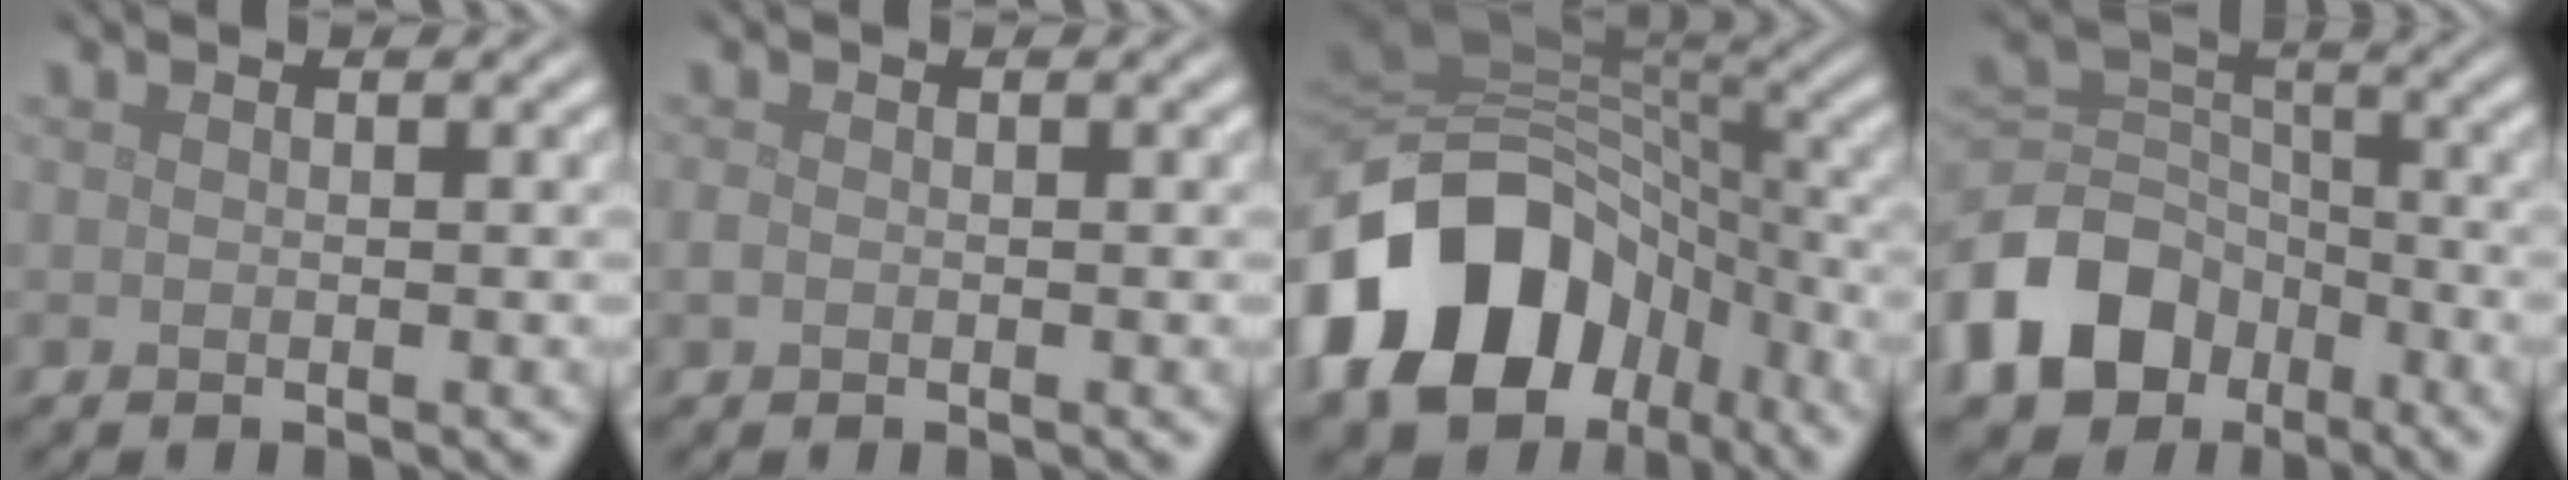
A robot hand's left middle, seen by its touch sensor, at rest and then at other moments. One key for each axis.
{"total": 0.6, "fx": -0.2, "fy": 0.5, "fz": 0.3, "tx": -0.006, "ty": -0.003, "tz": -0.005}
{"total": 16.5, "fx": -6.6, "fy": 12.2, "fz": 9.0, "tx": -0.176, "ty": -0.015, "tz": -0.109}
{"total": 9.0, "fx": -4.8, "fy": 6.5, "fz": 4.0, "tx": -0.076, "ty": 0.000, "tz": -0.106}